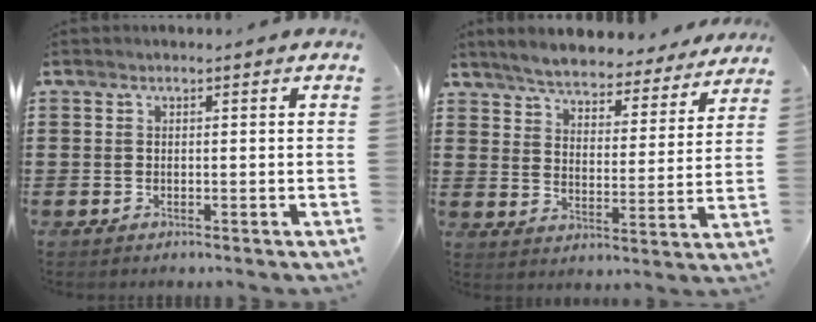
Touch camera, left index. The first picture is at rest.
{"total": 5.4, "force": [5.3, 0.2, 0.8], "torque": [-0.045, -0.038, 0.089]}